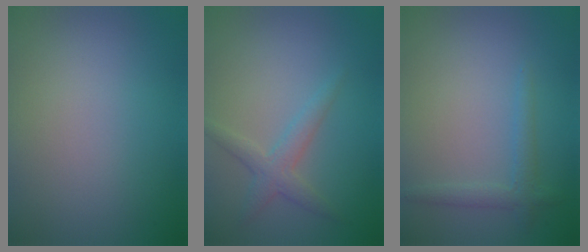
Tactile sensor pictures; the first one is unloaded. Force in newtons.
{"total": 2.3, "press": 2.2, "slide": 0.1}
{"total": 1.6, "press": 1.6, "slide": 0.1}